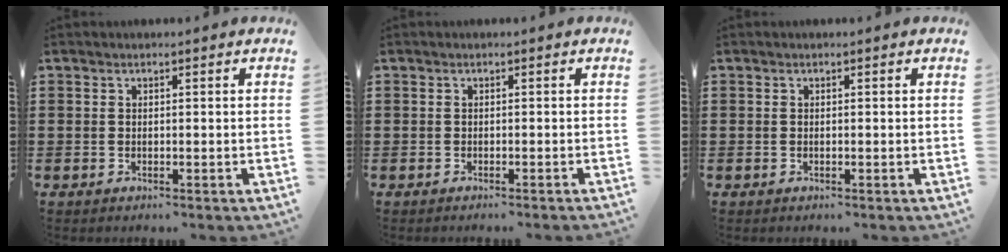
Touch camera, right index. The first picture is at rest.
{"total": 0.8, "force": [-0.8, -0.3, 0.1], "torque": [-0.002, -0.002, -0.015]}
{"total": 0.0}